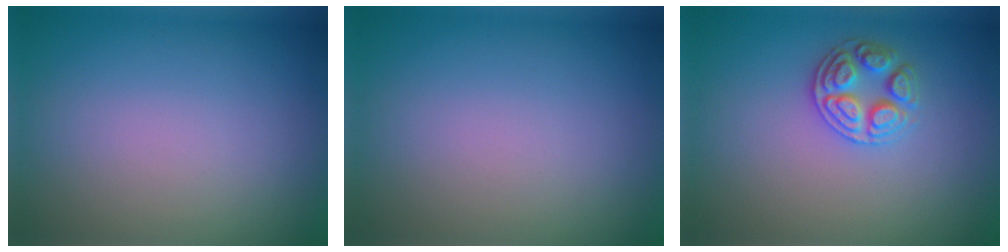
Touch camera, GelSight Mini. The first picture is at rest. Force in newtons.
{"total": 0.0}
{"total": 2.8, "press": 2.7, "slide": 0.6}